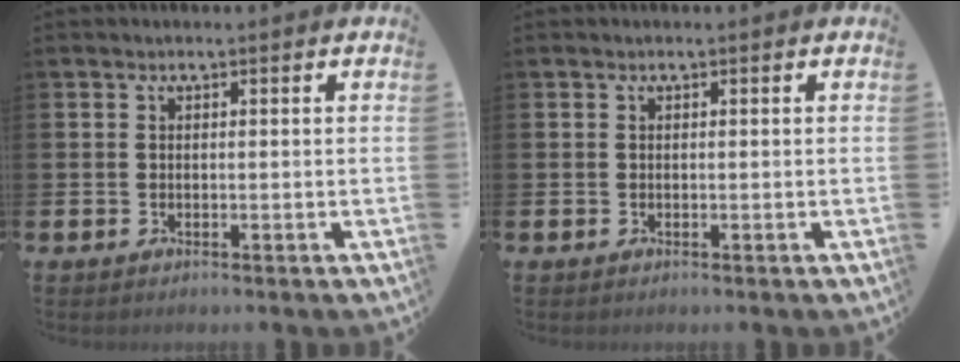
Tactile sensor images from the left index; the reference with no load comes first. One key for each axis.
{"total": 0.0}